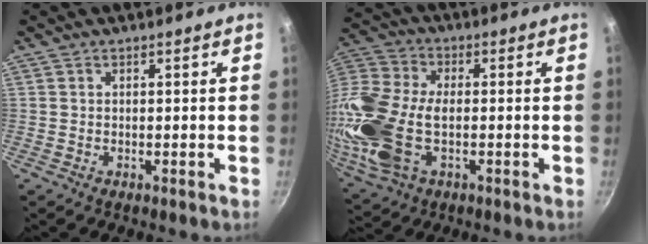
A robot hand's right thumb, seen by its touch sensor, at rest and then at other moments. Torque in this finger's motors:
{"motor_torque": [1.71, 2.46, 1.44, -1.33, 0.27]}